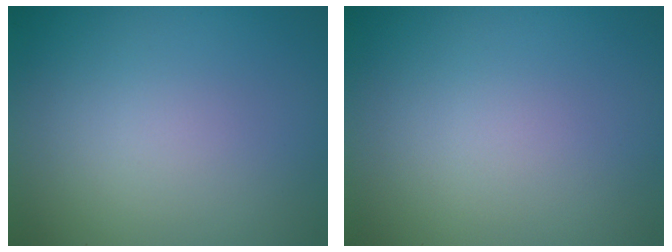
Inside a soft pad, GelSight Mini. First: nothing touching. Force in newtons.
{"total": 0.0}